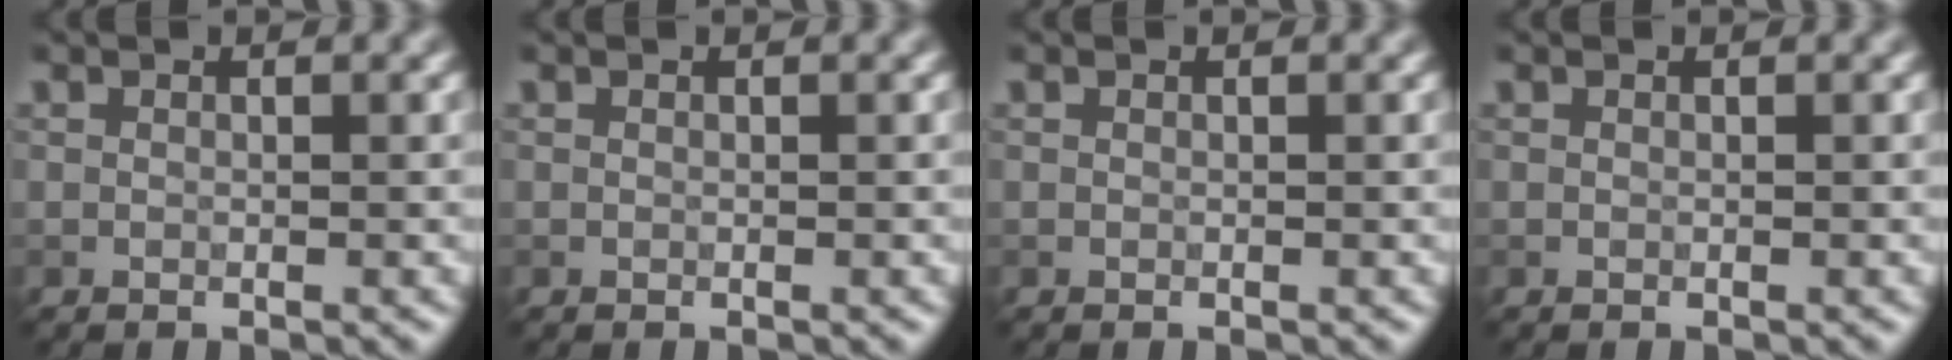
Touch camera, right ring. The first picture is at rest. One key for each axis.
{"total": 0.0}
{"total": 0.0}
{"total": 0.0}